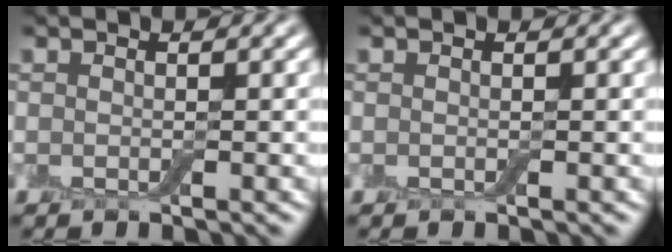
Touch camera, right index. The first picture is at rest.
{"total": 0.0}